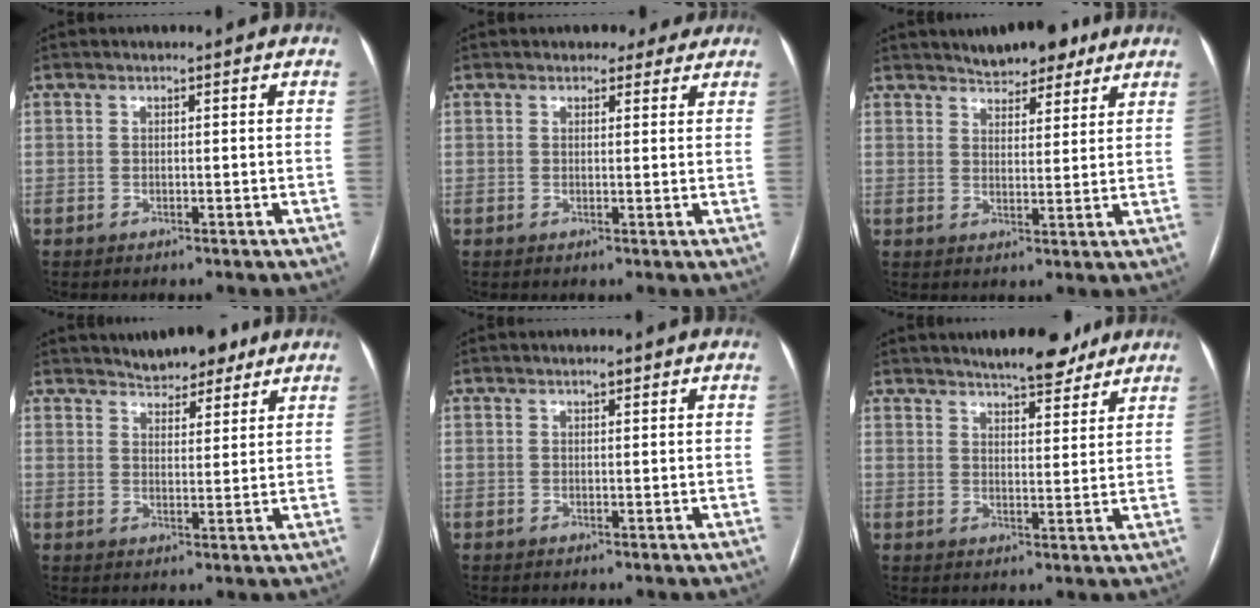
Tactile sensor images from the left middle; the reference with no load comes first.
{"total": 3.3, "force": [2.7, 1.8, 0.6], "torque": [-0.001, 0.004, 0.028]}
{"total": 7.1, "force": [5.9, 2.7, 3.0], "torque": [-0.042, 0.011, 0.088]}
{"total": 6.5, "force": [5.4, 2.4, 2.6], "torque": [-0.039, 0.010, 0.084]}
{"total": 0.9, "force": [0.6, 0.3, 0.6], "torque": [-0.012, 0.001, 0.009]}
{"total": 7.8, "force": [6.6, 2.1, 3.5], "torque": [-0.049, 0.004, 0.093]}